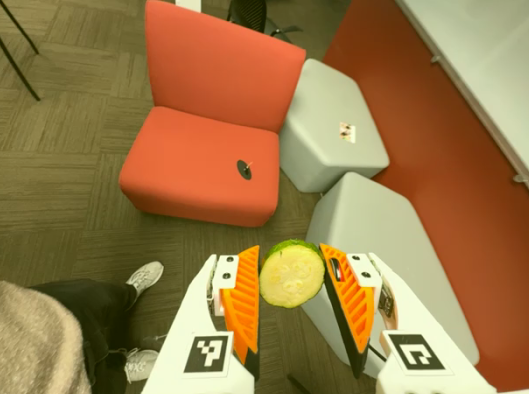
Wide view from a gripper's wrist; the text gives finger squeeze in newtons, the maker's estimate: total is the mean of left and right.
{"total": 8.4, "left": 8.8, "right": 8.0}